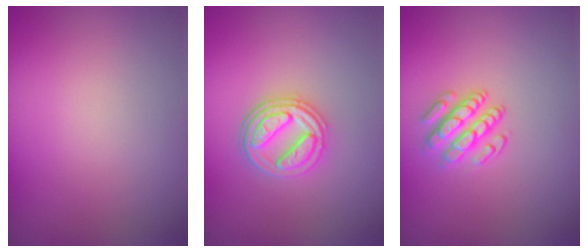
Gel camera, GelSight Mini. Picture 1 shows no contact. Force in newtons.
{"total": 3.4, "press": 3.0, "slide": 1.7}
{"total": 2.9, "press": 2.5, "slide": 1.4}